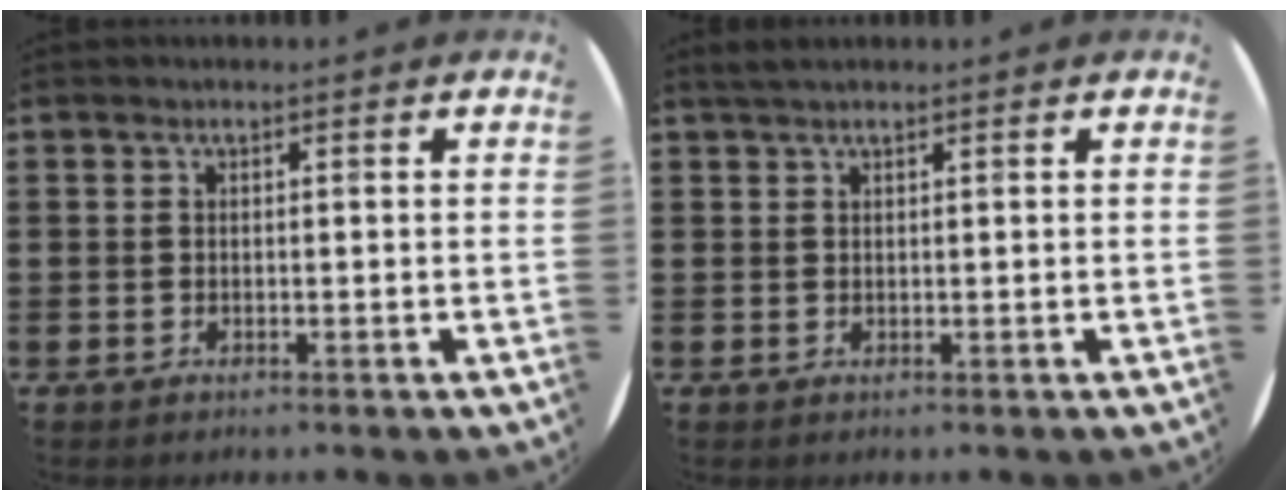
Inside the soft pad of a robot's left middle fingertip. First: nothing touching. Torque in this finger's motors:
{"motor_torque": [0.09, -0.09, 0.01, 0.02]}